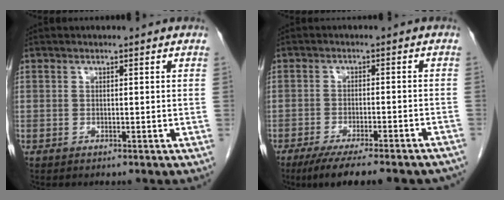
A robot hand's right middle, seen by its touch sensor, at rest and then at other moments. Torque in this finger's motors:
{"motor_torque": [1.09, -1.05, 0.19, 0.09]}